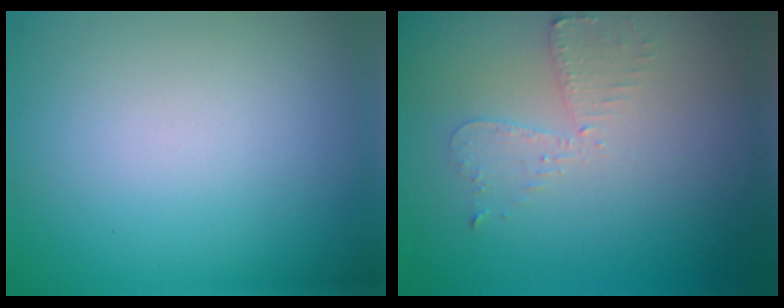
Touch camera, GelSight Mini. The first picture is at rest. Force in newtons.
{"total": 2.2, "press": 2.2, "slide": 0.5}